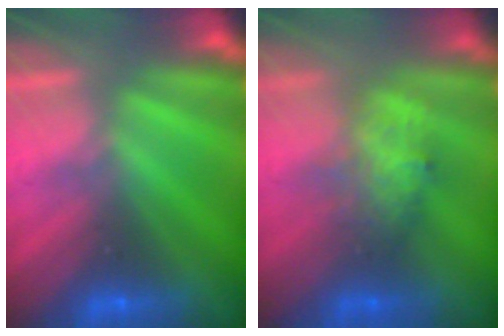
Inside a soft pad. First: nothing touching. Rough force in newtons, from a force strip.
{"total": 2.8}